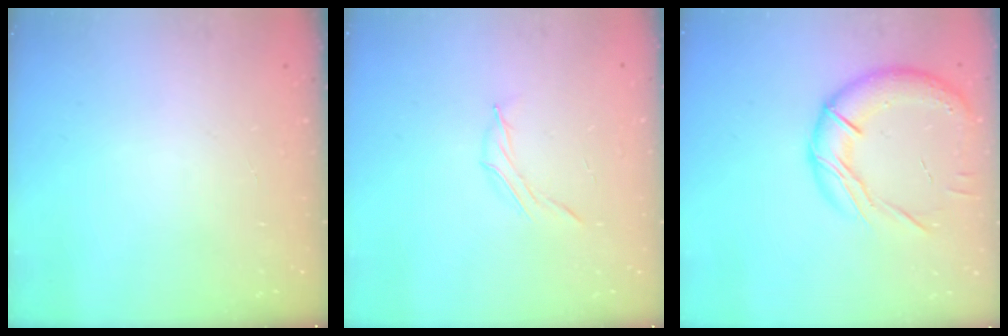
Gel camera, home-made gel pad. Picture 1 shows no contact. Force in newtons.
{"total": 4.5, "press": 4.4, "slide": 1.2}
{"total": 17.8, "press": 17.7, "slide": 2.4}